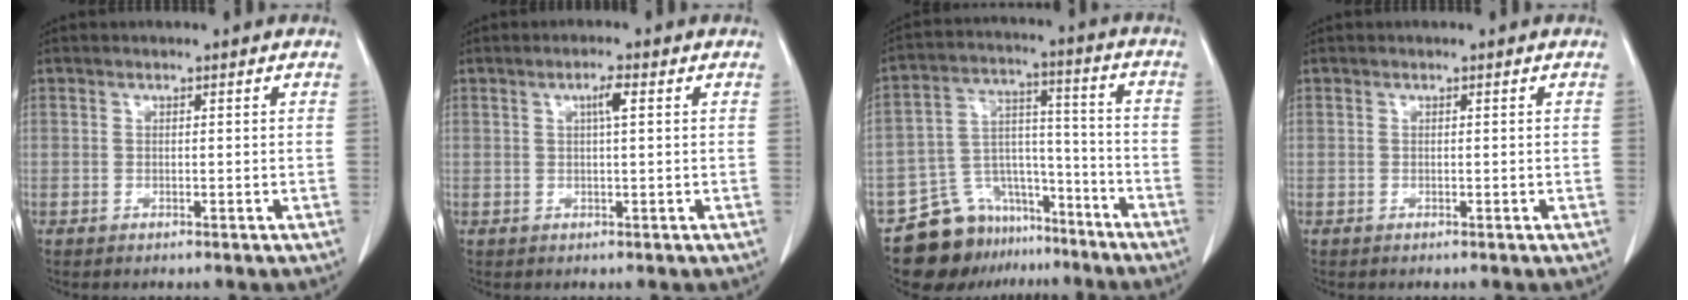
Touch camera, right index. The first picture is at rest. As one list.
[{"total": 2.1, "force": [0.7, 0.0, 2.0], "torque": [-0.038, 0.002, 0.011]}, {"total": 13.1, "force": [-10.1, 7.5, 3.4], "torque": [-0.053, 0.055, -0.164]}, {"total": 0.0}]